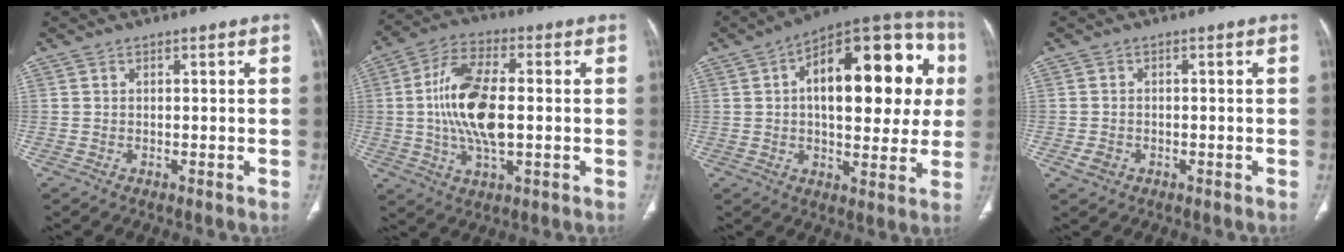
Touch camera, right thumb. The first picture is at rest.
{"total": 14.8, "force": [0.0, 6.7, 13.2], "torque": [-0.260, 0.008, -0.002]}
{"total": 25.9, "force": [4.9, 12.5, 22.2], "torque": [-0.274, 0.030, 0.061]}
{"total": 2.3, "force": [-0.9, 1.8, 1.1], "torque": [-0.017, 0.004, -0.012]}